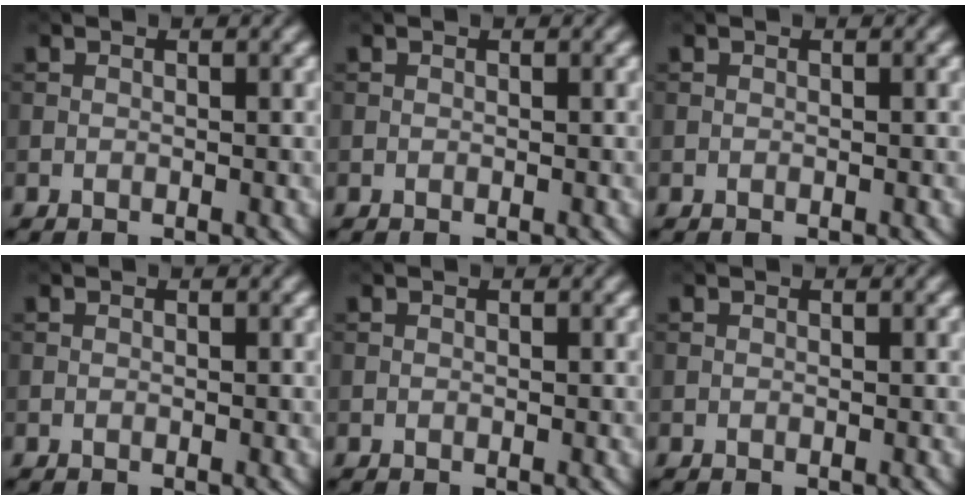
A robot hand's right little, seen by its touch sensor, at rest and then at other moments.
{"total": 0.0}
{"total": 0.0}
{"total": 0.0}
{"total": 0.0}
{"total": 0.0}